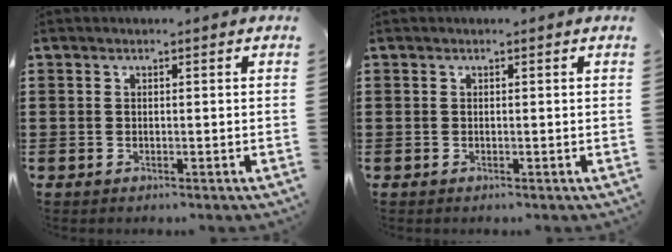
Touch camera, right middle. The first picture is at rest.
{"total": 0.0}